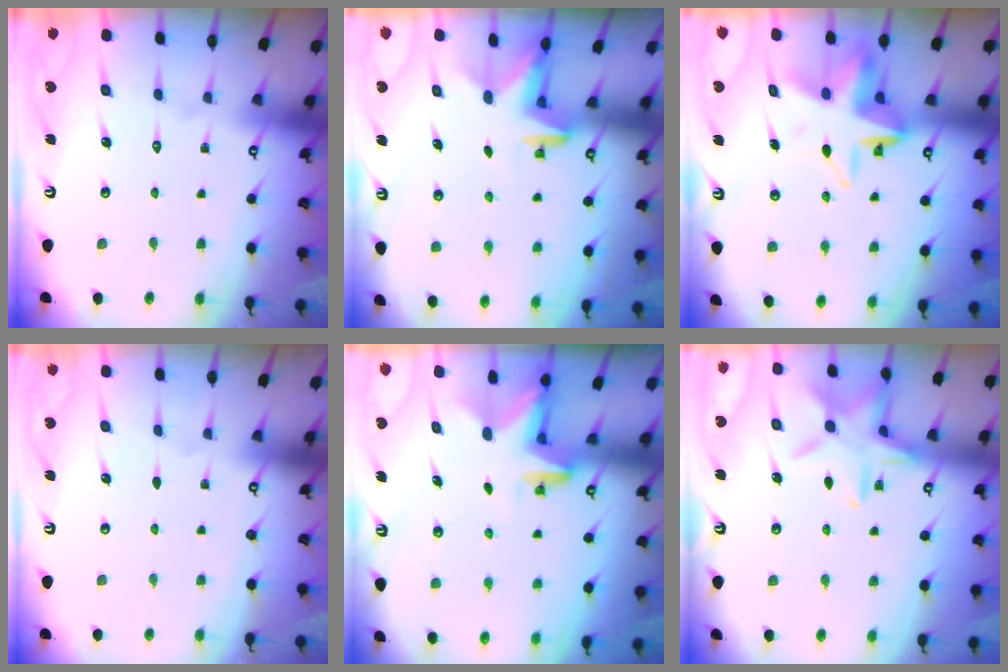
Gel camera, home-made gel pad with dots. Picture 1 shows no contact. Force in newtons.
{"total": 3.0, "press": 2.9, "slide": 0.7}
{"total": 10.8, "press": 10.3, "slide": 3.1}
{"total": 0.0}
{"total": 3.0, "press": 3.0, "slide": 0.1}
{"total": 14.1, "press": 14.1, "slide": 0.9}